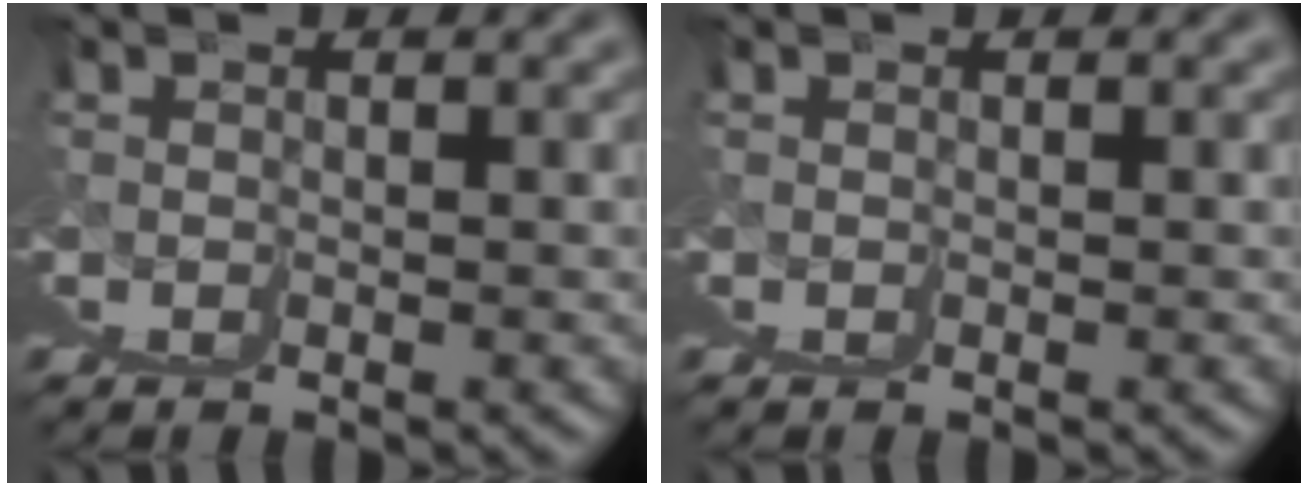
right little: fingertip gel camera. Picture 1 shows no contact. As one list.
[{"total": 0.0}]